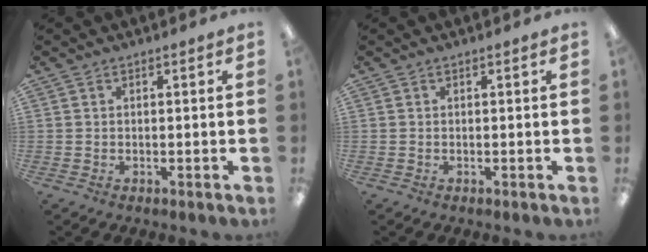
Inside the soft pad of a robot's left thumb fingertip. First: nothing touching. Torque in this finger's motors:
{"motor_torque": [-0.01, -0.01, 0.00, 0.00, 0.00]}